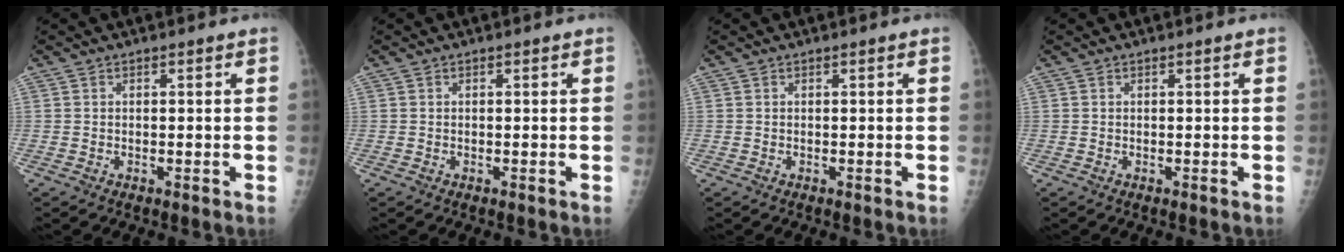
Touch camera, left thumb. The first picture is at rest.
{"total": 0.0}
{"total": 0.0}
{"total": 0.0}